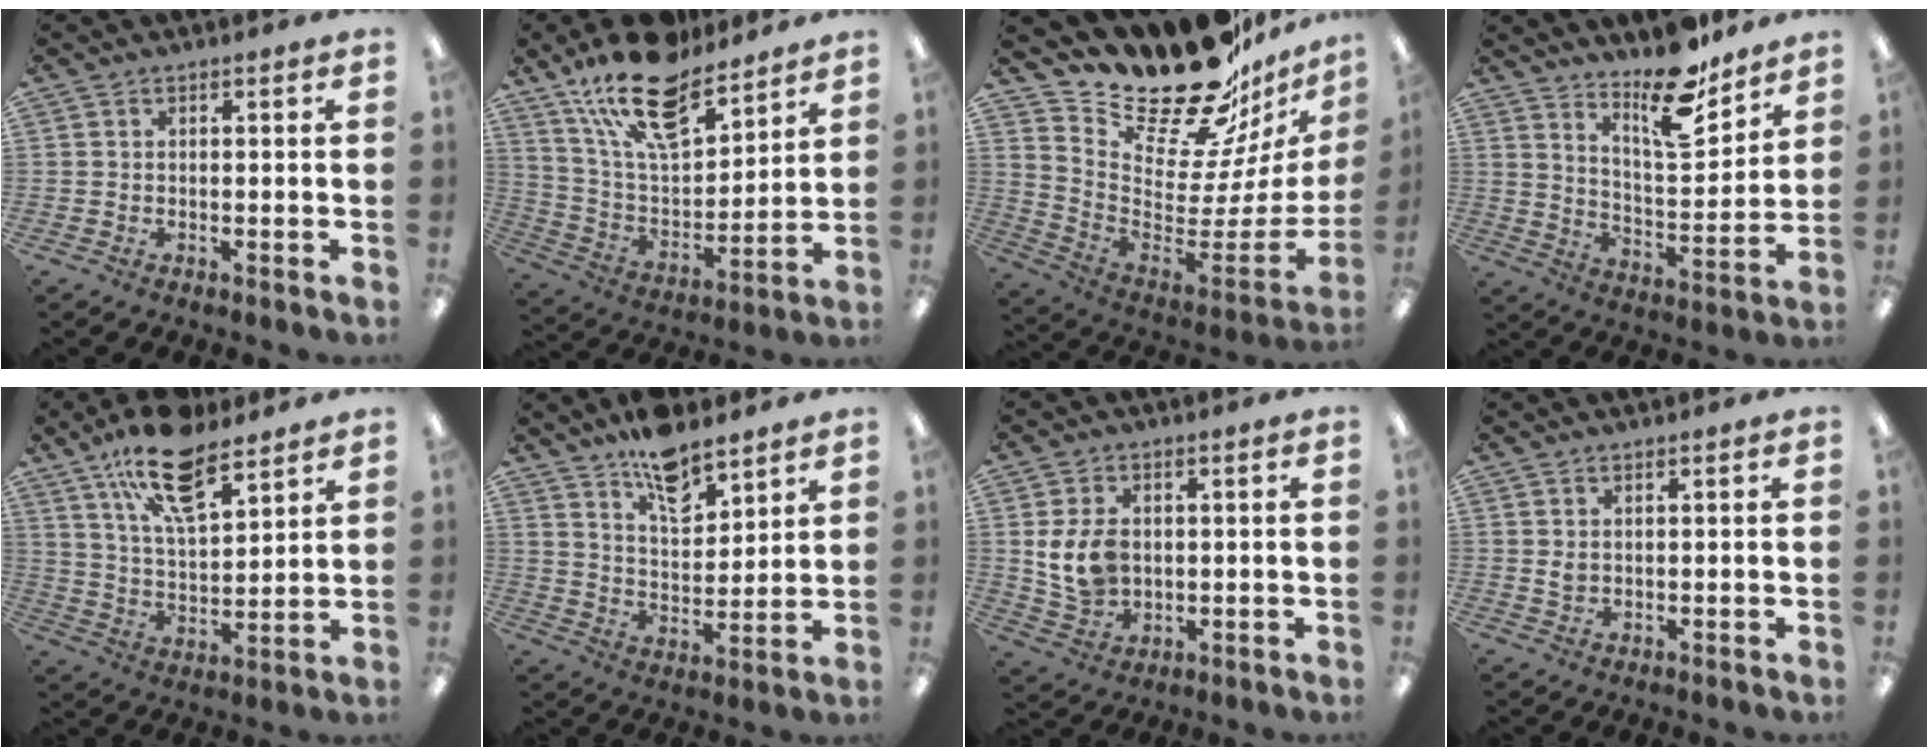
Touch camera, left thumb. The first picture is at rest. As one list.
[{"total": 20.6, "force": [15.4, 8.7, 10.6], "torque": [-0.194, -0.089, 0.272]}, {"total": 20.9, "force": [18.6, 6.0, 7.4], "torque": [-0.118, -0.166, 0.323]}, {"total": 15.2, "force": [12.2, 4.9, 7.6], "torque": [-0.106, -0.090, 0.209]}, {"total": 17.0, "force": [11.7, 6.8, 10.3], "torque": [-0.175, -0.051, 0.202]}, {"total": 11.4, "force": [9.1, 4.7, 4.9], "torque": [-0.068, -0.061, 0.163]}, {"total": 8.9, "force": [1.3, 6.7, 5.8], "torque": [-0.122, 0.002, 0.025]}, {"total": 1.7, "force": [1.0, 1.1, 0.8], "torque": [-0.017, 0.002, 0.018]}]